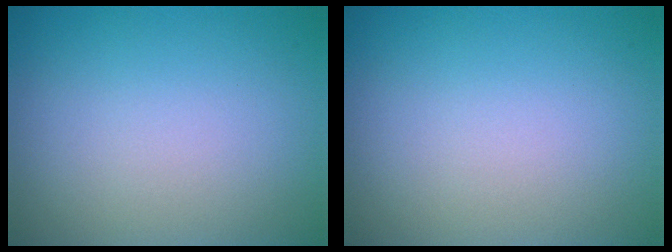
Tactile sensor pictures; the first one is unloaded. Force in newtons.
{"total": 0.0}